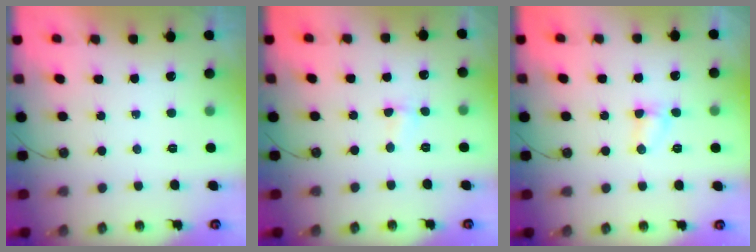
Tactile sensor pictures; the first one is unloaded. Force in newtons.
{"total": 1.5, "press": 1.2, "slide": 1.0}
{"total": 3.7, "press": 3.6, "slide": 1.0}